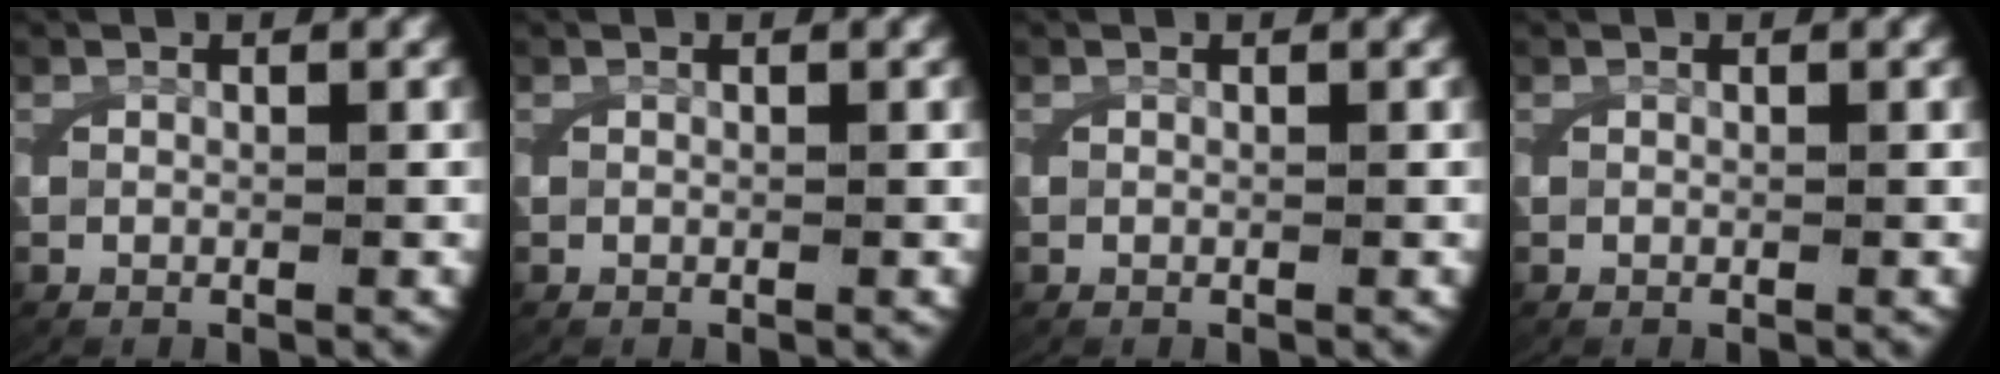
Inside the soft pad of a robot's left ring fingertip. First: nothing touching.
{"total": 0.0}
{"total": 0.0}
{"total": 0.0}